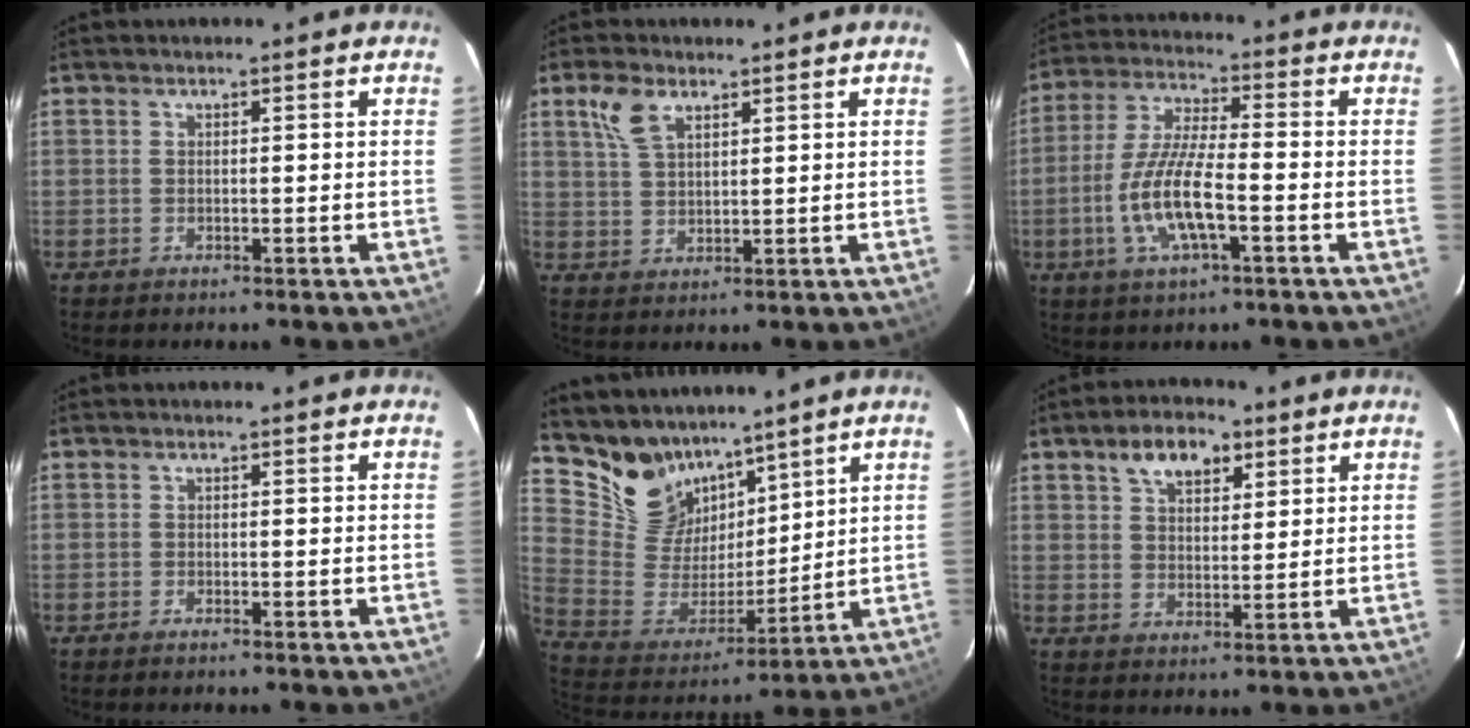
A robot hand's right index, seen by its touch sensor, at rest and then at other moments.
{"total": 5.8, "force": [3.3, 3.0, 3.8], "torque": [-0.080, 0.013, 0.067]}
{"total": 11.9, "force": [-3.8, 3.0, 10.9], "torque": [-0.228, -0.005, -0.074]}
{"total": 0.7, "force": [-0.7, 0.1, 0.3], "torque": [-0.008, -0.001, -0.014]}
{"total": 14.3, "force": [11.4, 8.0, 3.4], "torque": [-0.086, 0.007, 0.237]}
{"total": 7.6, "force": [4.3, 4.2, 4.7], "torque": [-0.080, 0.019, 0.073]}